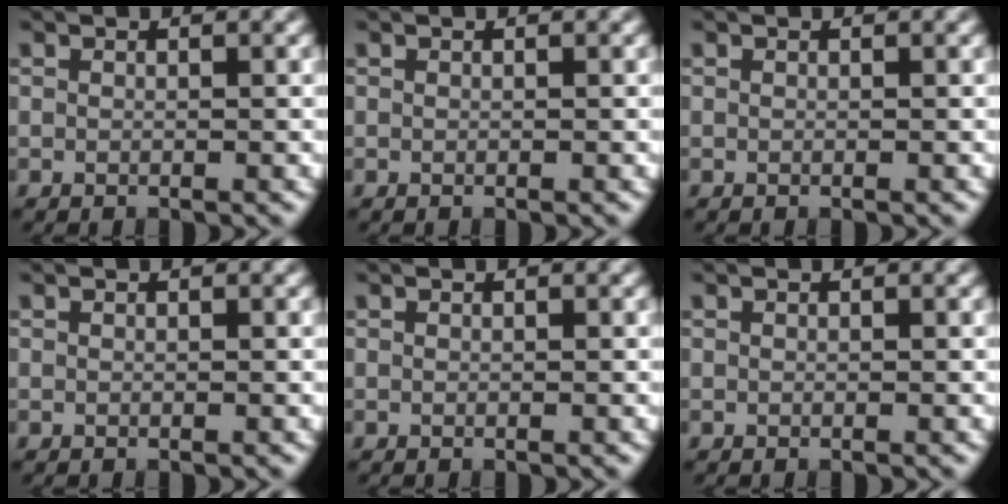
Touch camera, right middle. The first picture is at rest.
{"total": 0.0}
{"total": 0.0}
{"total": 0.0}
{"total": 0.0}
{"total": 0.0}